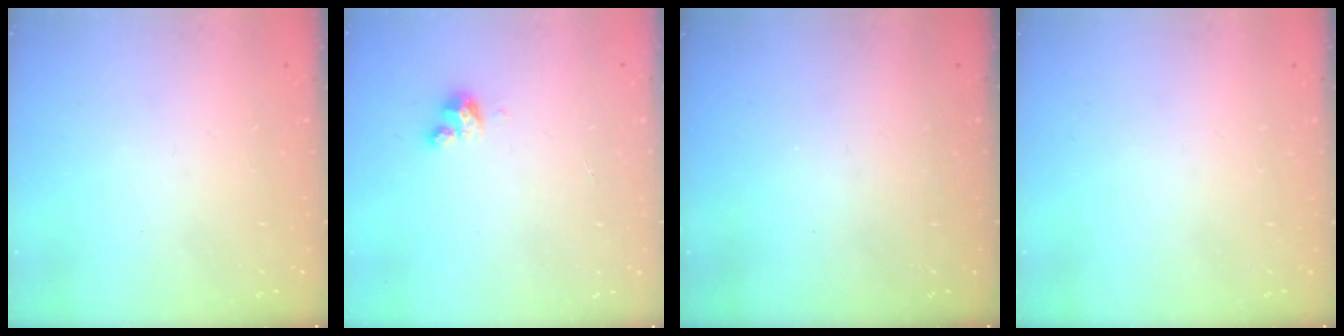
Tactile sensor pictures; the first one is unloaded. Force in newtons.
{"total": 3.3, "press": 3.3, "slide": 0.3}
{"total": 0.0}
{"total": 0.0}